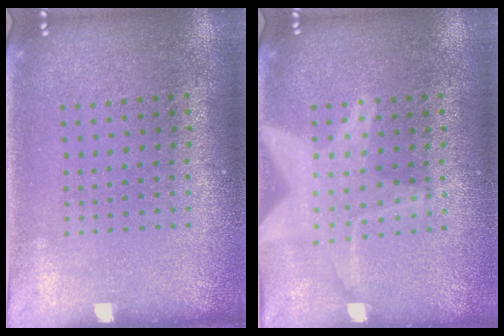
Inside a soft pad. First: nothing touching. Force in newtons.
{"total": 2.3, "press": 2.3, "slide": 0.3}